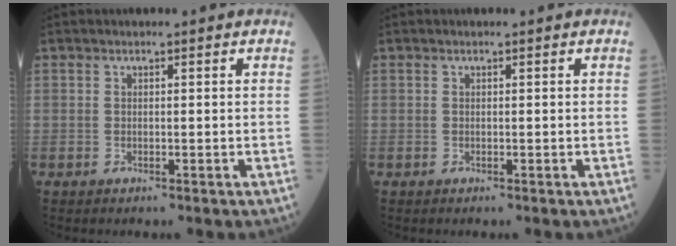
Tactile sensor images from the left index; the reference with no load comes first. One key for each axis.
{"total": 0.0}